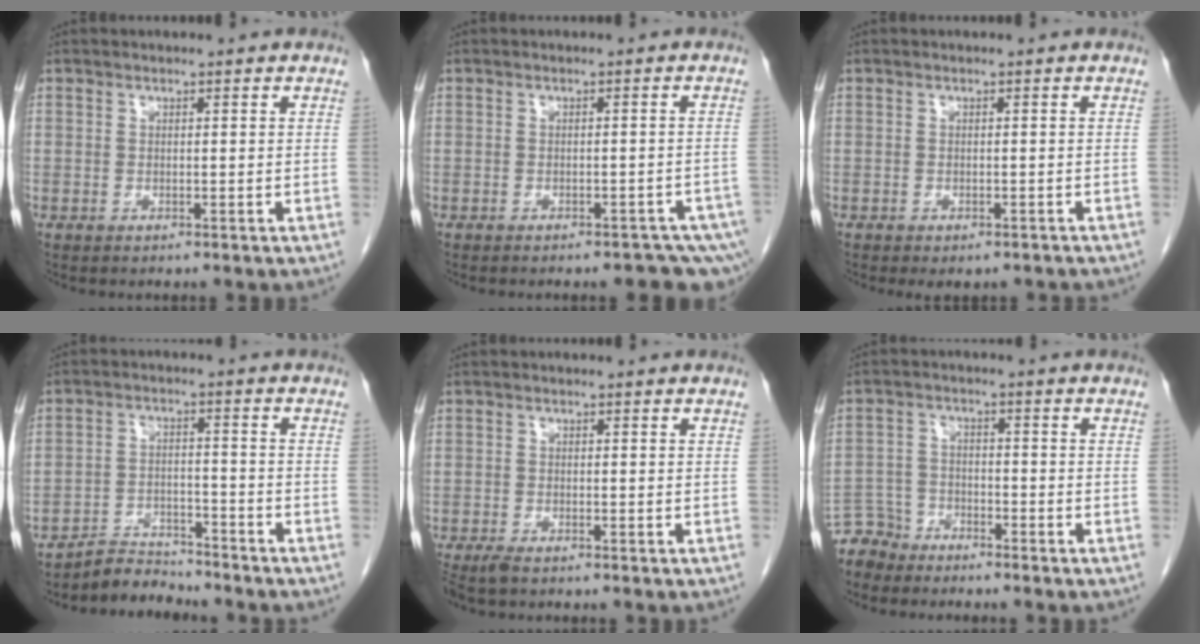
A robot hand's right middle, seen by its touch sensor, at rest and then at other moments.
{"total": 9.7, "force": [-7.0, 3.7, 5.6], "torque": [-0.052, -0.005, -0.075]}
{"total": 3.6, "force": [-2.9, 1.5, 1.3], "torque": [-0.009, -0.002, -0.037]}
{"total": 5.0, "force": [-4.9, 0.7, -0.7], "torque": [0.011, 0.002, -0.083]}
{"total": 2.4, "force": [-1.9, 0.6, 1.3], "torque": [-0.027, -0.008, -0.033]}
{"total": 4.3, "force": [-4.0, 1.6, -0.7], "torque": [0.012, -0.003, -0.080]}